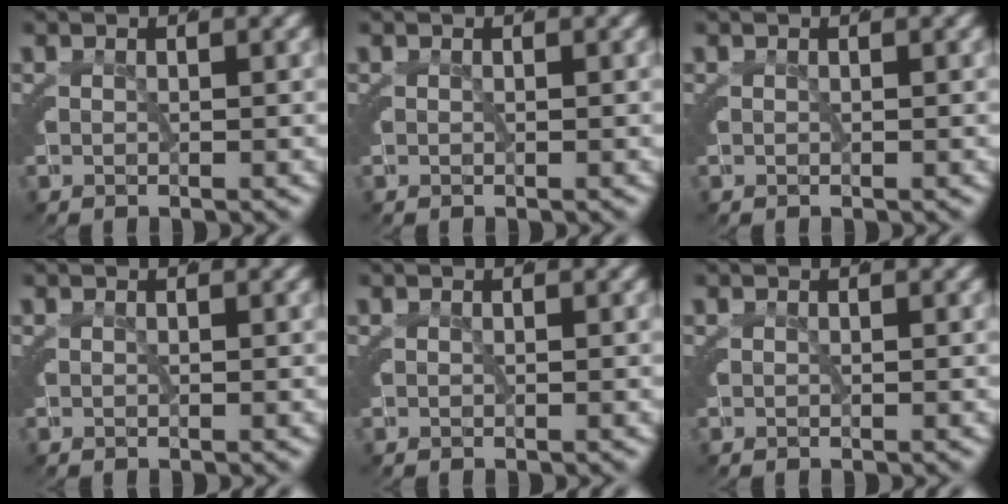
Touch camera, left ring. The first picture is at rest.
{"total": 0.0}
{"total": 0.0}
{"total": 0.0}
{"total": 0.0}
{"total": 0.0}